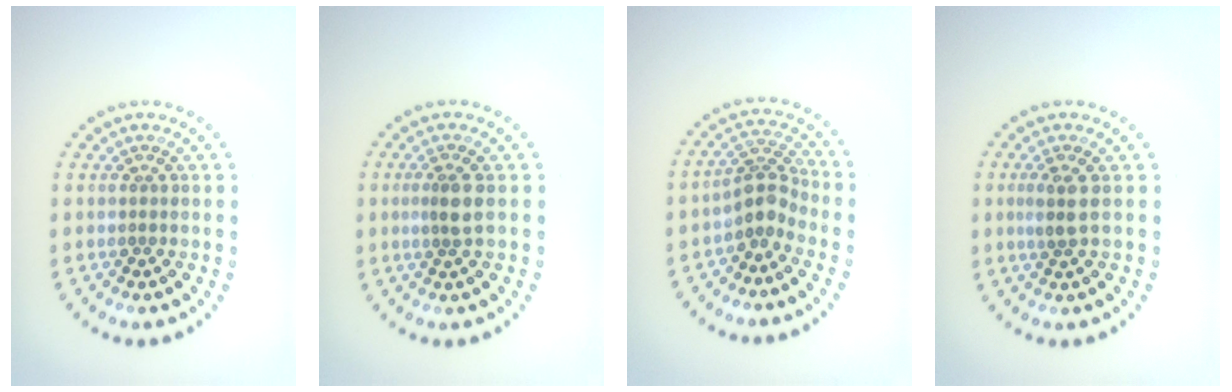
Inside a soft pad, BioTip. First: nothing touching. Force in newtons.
{"total": 2.1, "press": 1.7, "slide": 1.1}
{"total": 2.8, "press": 2.2, "slide": 1.8}
{"total": 1.9, "press": 1.6, "slide": 1.0}